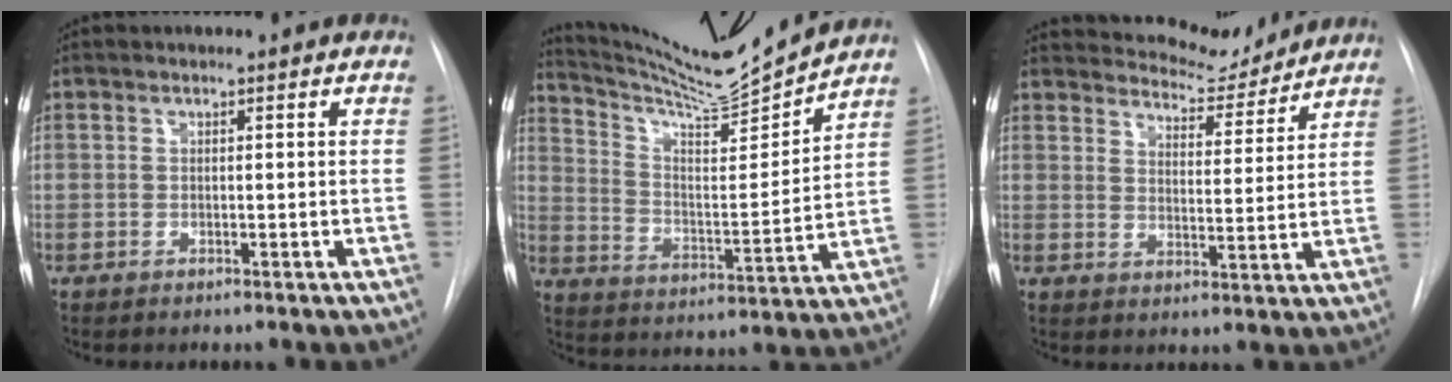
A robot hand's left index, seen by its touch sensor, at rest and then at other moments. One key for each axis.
{"total": 14.0, "fx": 13.5, "fy": -1.5, "fz": 3.5, "tx": -0.072, "ty": -0.038, "tz": 0.226}
{"total": 9.1, "fx": 8.8, "fy": 2.2, "fz": 1.2, "tx": -0.015, "ty": -0.014, "tz": 0.122}